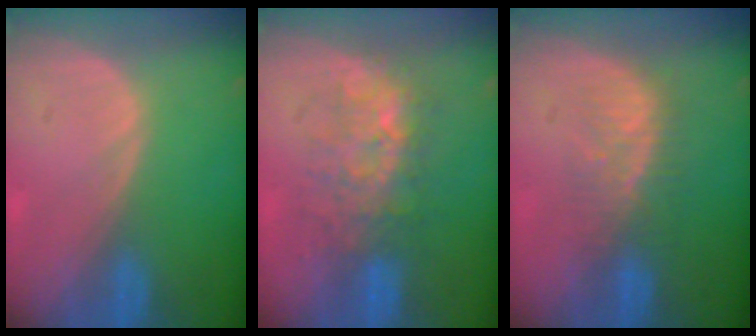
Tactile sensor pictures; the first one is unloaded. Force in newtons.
{"total": 7.7, "press": 7.5, "slide": 1.5}
{"total": 5.7, "press": 5.5, "slide": 1.4}